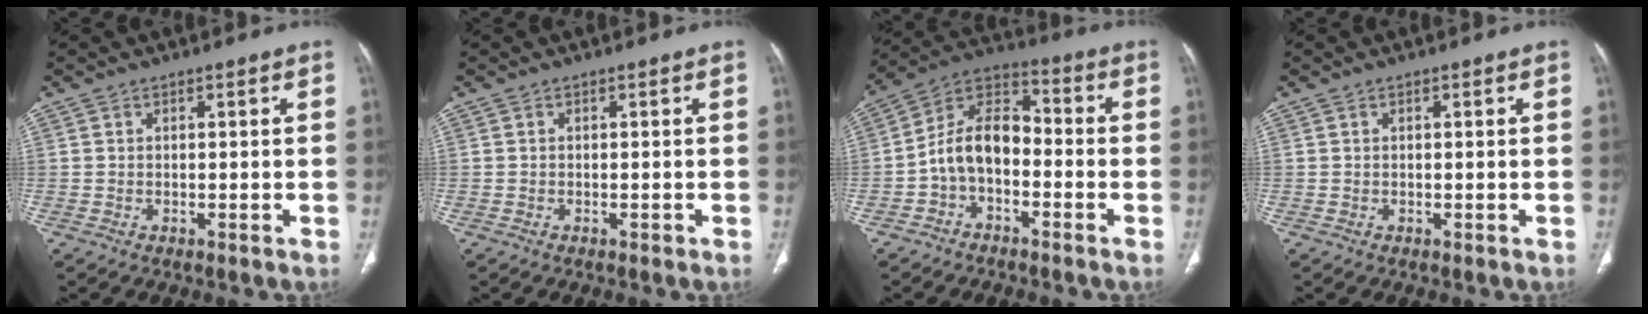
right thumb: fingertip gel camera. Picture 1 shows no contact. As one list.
[{"total": 0.0}, {"total": 10.6, "force": [-2.8, 6.7, 7.7], "torque": [-0.125, 0.052, -0.064]}, {"total": 0.0}]